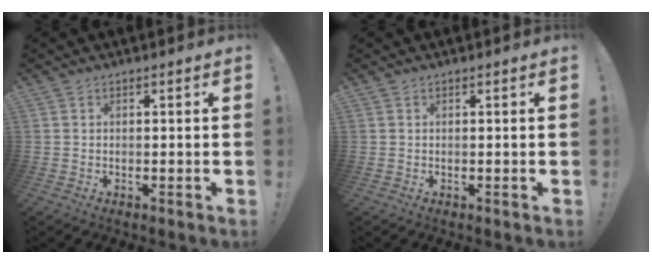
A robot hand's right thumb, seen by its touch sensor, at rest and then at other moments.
{"total": 0.0}